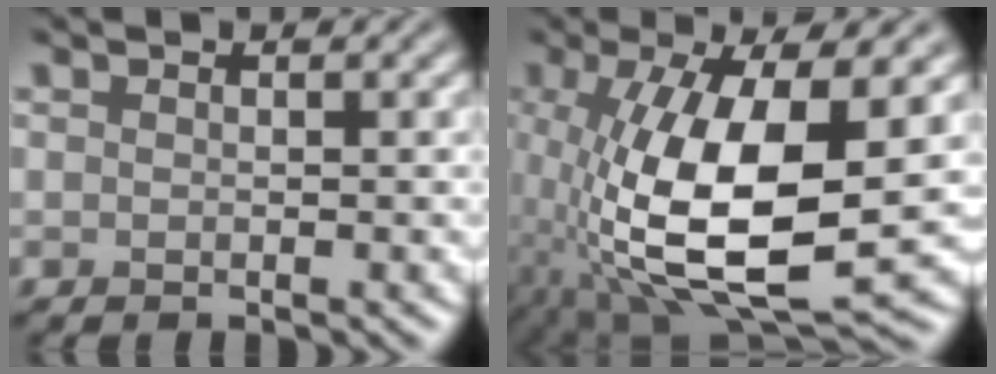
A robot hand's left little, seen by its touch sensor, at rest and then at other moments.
{"total": 12.0, "force": [-0.9, 4.3, 11.2], "torque": [-0.224, -0.015, -0.009]}